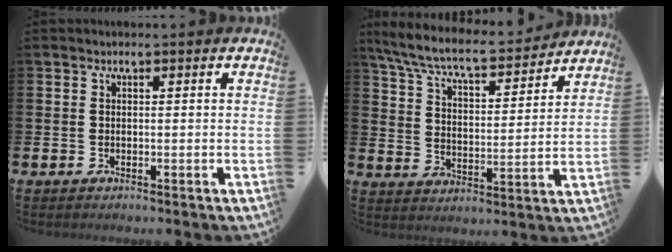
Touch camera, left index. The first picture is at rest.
{"total": 7.9, "force": [7.2, 1.2, 3.0], "torque": [-0.093, -0.049, 0.123]}